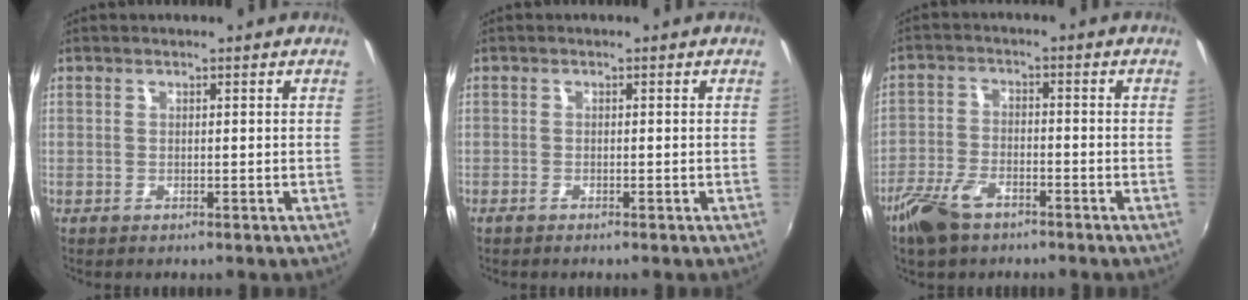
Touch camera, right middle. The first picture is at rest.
{"total": 1.0, "force": [-0.9, 0.1, 0.5], "torque": [-0.012, -0.003, -0.019]}
{"total": 8.1, "force": [-5.6, 3.7, 4.5], "torque": [-0.110, -0.005, -0.110]}